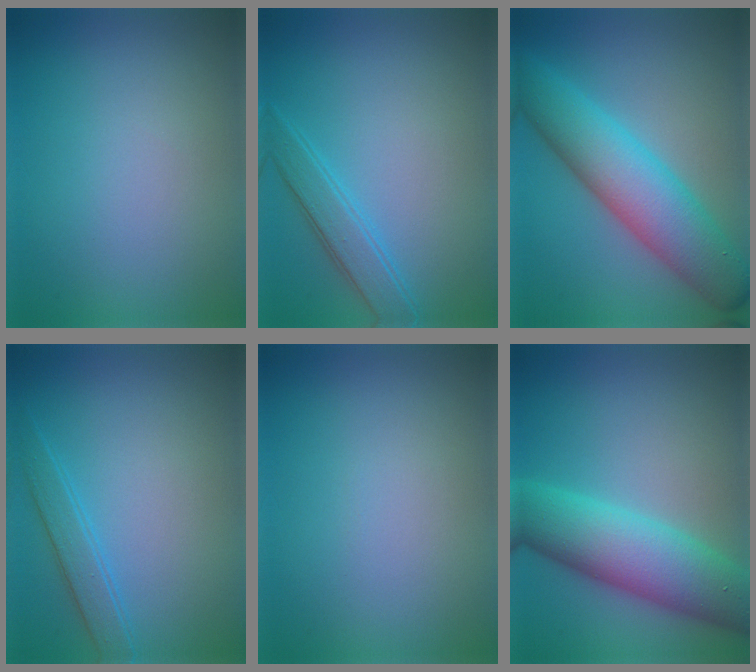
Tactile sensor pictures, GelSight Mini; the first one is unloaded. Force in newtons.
{"total": 2.8, "press": 2.8, "slide": 0.2}
{"total": 8.5, "press": 8.5, "slide": 0.0}
{"total": 2.2, "press": 2.2, "slide": 0.2}
{"total": 0.0}
{"total": 8.7, "press": 8.7, "slide": 0.1}